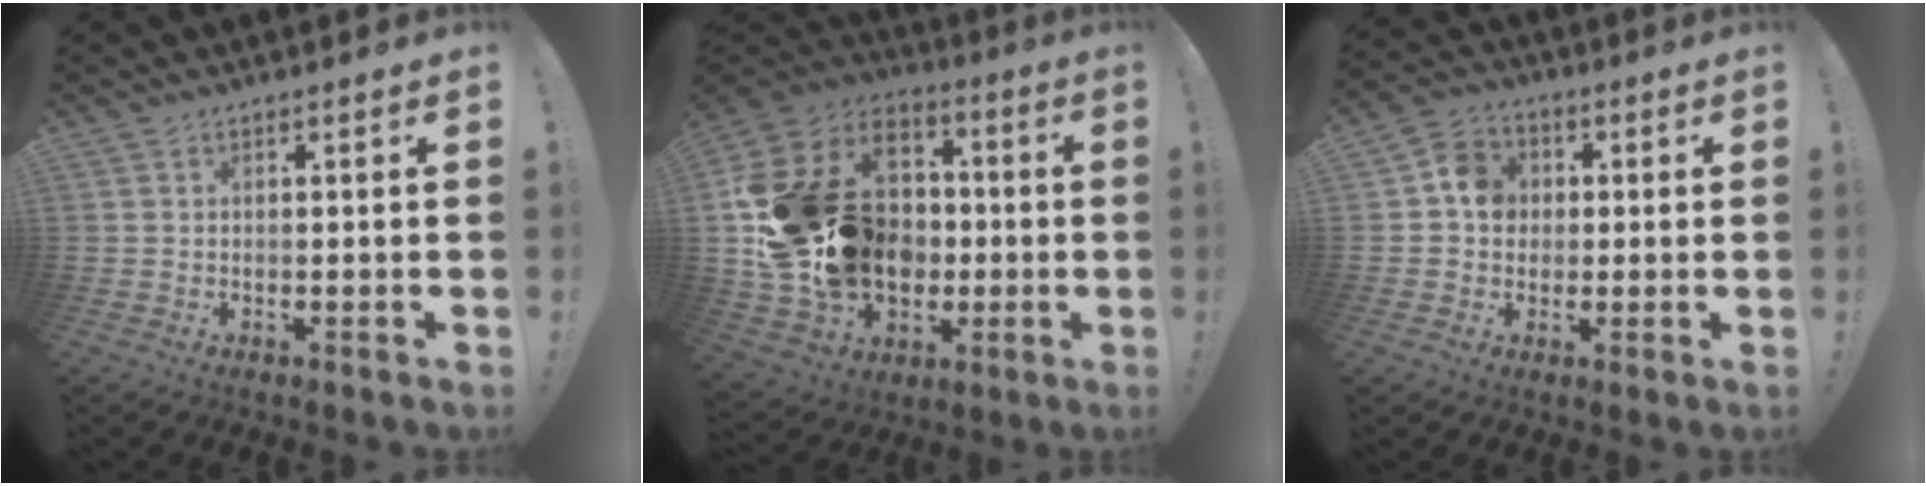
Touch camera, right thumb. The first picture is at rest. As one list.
[{"total": 26.9, "force": [0.0, 21.6, 16.1], "torque": [-0.272, 0.006, 0.052]}, {"total": 8.6, "force": [0.8, 7.7, 3.9], "torque": [-0.044, 0.011, 0.020]}]